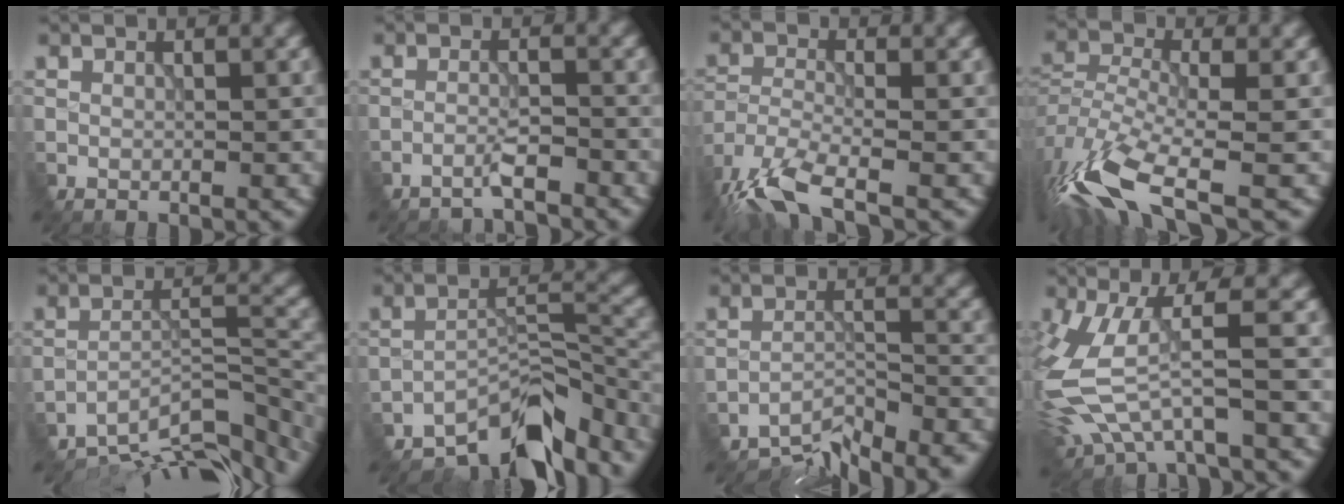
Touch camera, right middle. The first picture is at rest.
{"total": 1.8, "force": [-1.7, -0.4, -0.2], "torque": [0.003, 0.013, -0.043]}
{"total": 7.1, "force": [-5.4, 1.8, 4.1], "torque": [-0.101, -0.013, -0.111]}
{"total": 9.7, "force": [-6.3, 3.2, 6.7], "torque": [-0.161, -0.009, -0.117]}
{"total": 9.5, "force": [-8.4, 2.2, 3.7], "torque": [-0.067, 0.006, -0.133]}
{"total": 9.7, "force": [-8.1, 3.0, 4.4], "torque": [-0.061, 0.006, -0.141]}
{"total": 7.7, "force": [-7.1, 1.3, 2.6], "torque": [-0.048, 0.007, -0.111]}
{"total": 5.5, "force": [-0.9, 2.0, 5.0], "torque": [-0.150, -0.004, -0.019]}